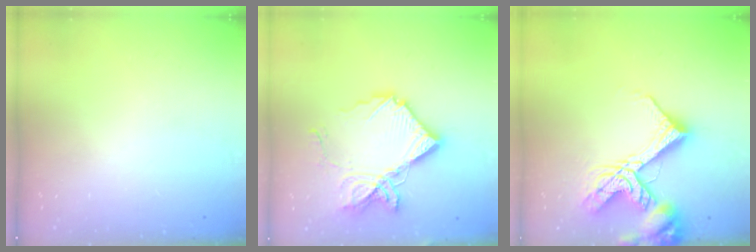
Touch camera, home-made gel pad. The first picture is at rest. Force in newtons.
{"total": 15.9, "press": 15.8, "slide": 1.4}
{"total": 17.0, "press": 16.9, "slide": 2.1}